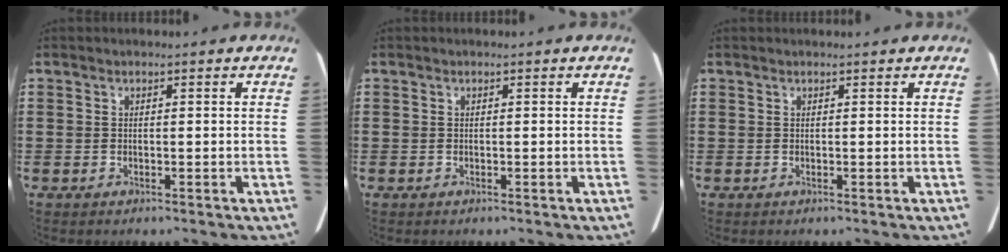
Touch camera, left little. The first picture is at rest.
{"total": 0.0}
{"total": 0.0}